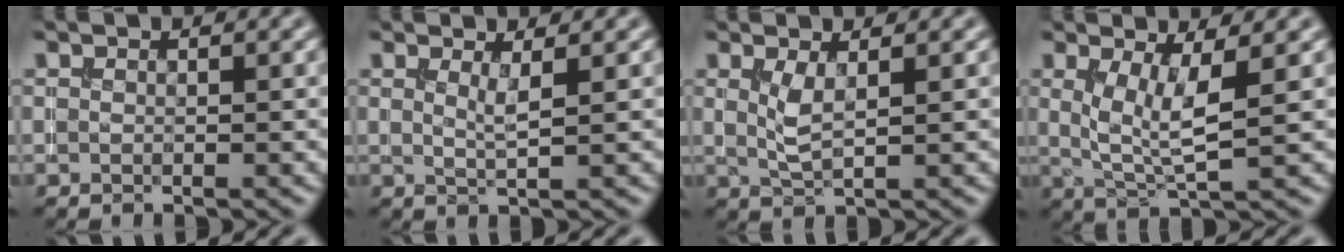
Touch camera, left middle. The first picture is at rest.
{"total": 1.6, "force": [0.7, 0.4, 1.4], "torque": [-0.021, -0.006, 0.008]}
{"total": 2.1, "force": [0.7, 0.6, 1.9], "torque": [-0.043, -0.005, 0.018]}
{"total": 4.5, "force": [0.9, 1.2, 4.2], "torque": [-0.084, -0.008, 0.021]}